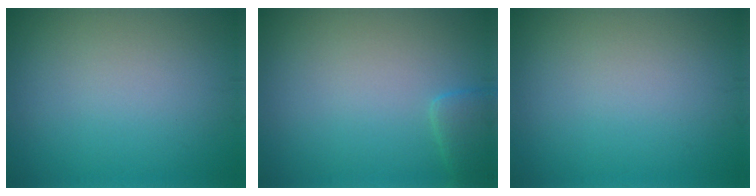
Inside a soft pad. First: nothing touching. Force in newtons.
{"total": 1.7, "press": 1.7, "slide": 0.2}
{"total": 0.0}